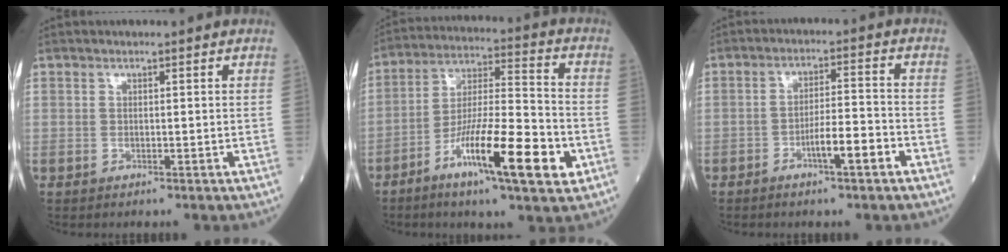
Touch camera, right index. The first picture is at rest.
{"total": 16.4, "force": [-6.9, 2.0, 14.8], "torque": [-0.260, -0.015, -0.119]}
{"total": 6.0, "force": [-2.9, 0.6, 5.3], "torque": [-0.091, 0.003, -0.051]}